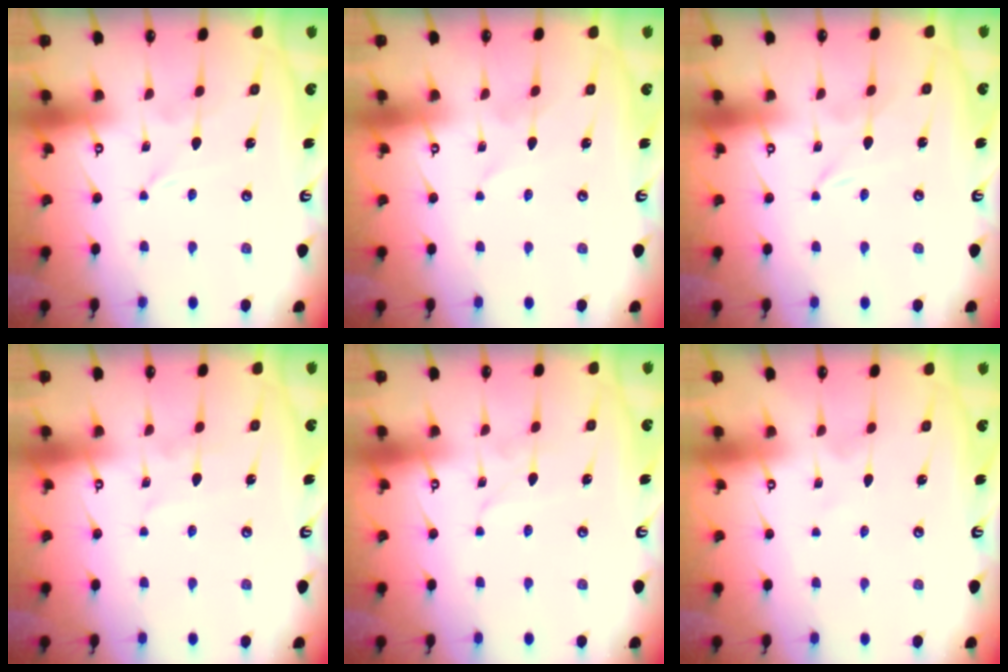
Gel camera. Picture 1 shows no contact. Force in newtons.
{"total": 0.7, "press": 0.6, "slide": 0.1}
{"total": 0.0}
{"total": 3.9, "press": 3.9, "slide": 0.3}
{"total": 1.2, "press": 1.2, "slide": 0.1}
{"total": 1.3, "press": 1.3, "slide": 0.2}